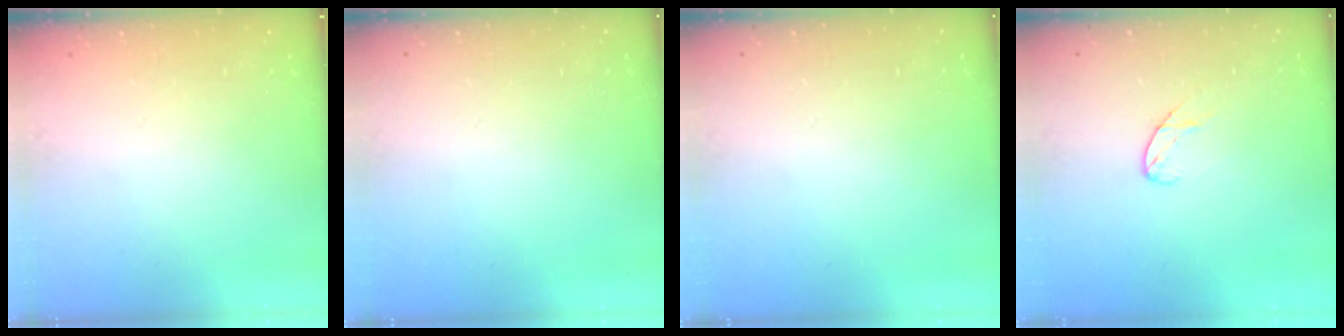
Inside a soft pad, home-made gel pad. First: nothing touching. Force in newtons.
{"total": 0.0}
{"total": 0.0}
{"total": 6.0, "press": 6.0, "slide": 0.4}